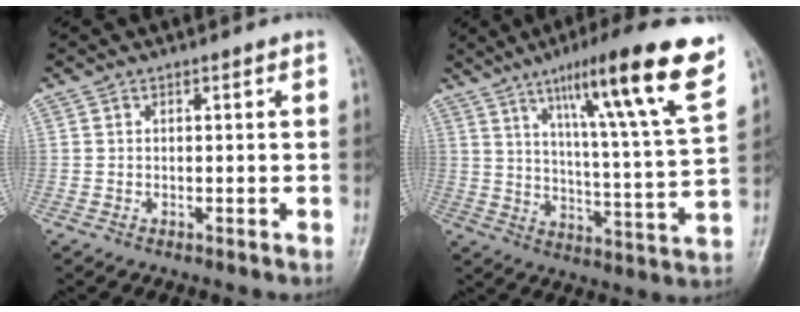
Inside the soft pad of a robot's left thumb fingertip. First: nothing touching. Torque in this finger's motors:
{"motor_torque": [0.64, 0.54, 1.62, -1.14, 0.31]}